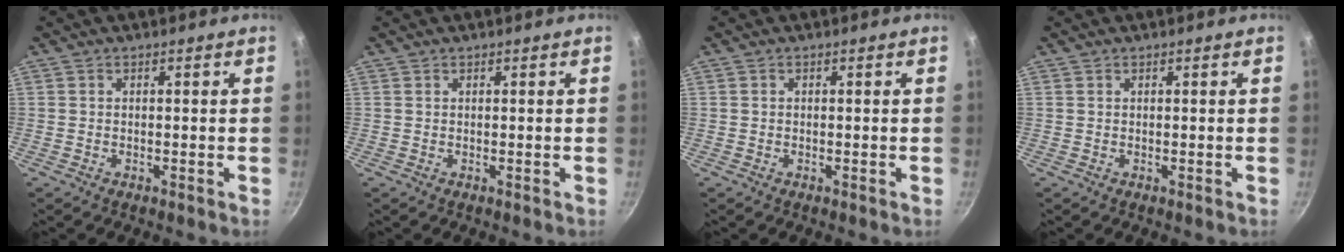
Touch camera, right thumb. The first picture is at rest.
{"total": 0.0}
{"total": 0.0}
{"total": 0.0}